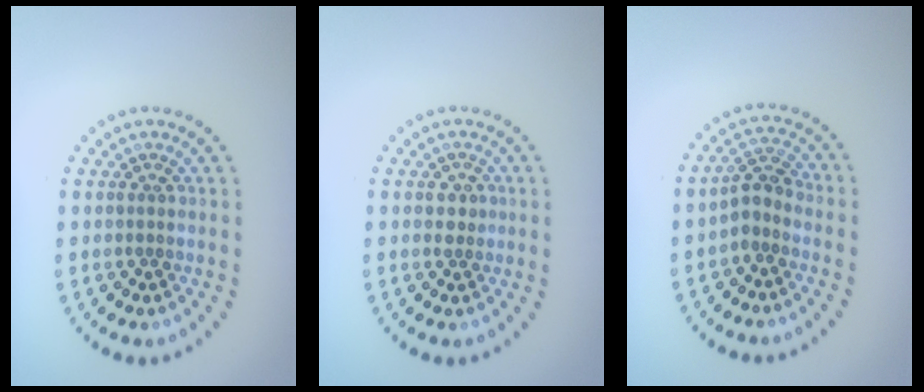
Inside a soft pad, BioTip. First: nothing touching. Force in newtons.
{"total": 1.2, "press": 1.2, "slide": 0.2}
{"total": 2.5, "press": 2.0, "slide": 1.4}